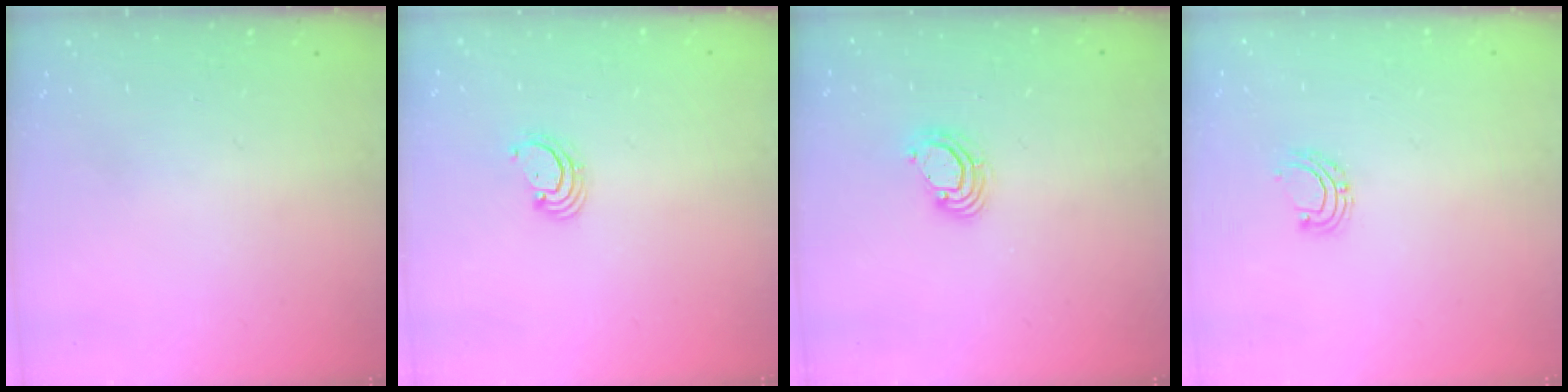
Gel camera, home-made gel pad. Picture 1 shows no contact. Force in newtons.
{"total": 2.6, "press": 2.6, "slide": 0.3}
{"total": 5.6, "press": 5.6, "slide": 0.3}
{"total": 5.2, "press": 5.2, "slide": 0.6}